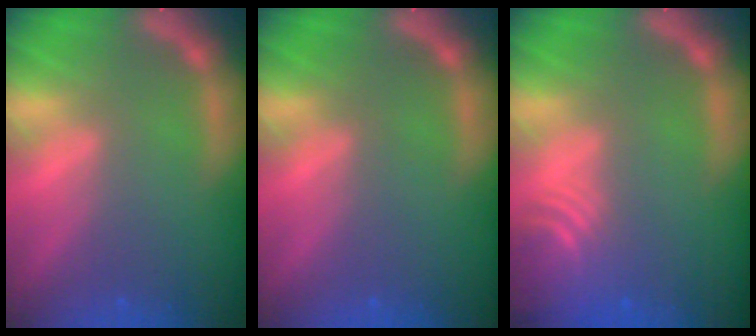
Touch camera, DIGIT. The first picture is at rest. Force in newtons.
{"total": 0.0}
{"total": 5.5}